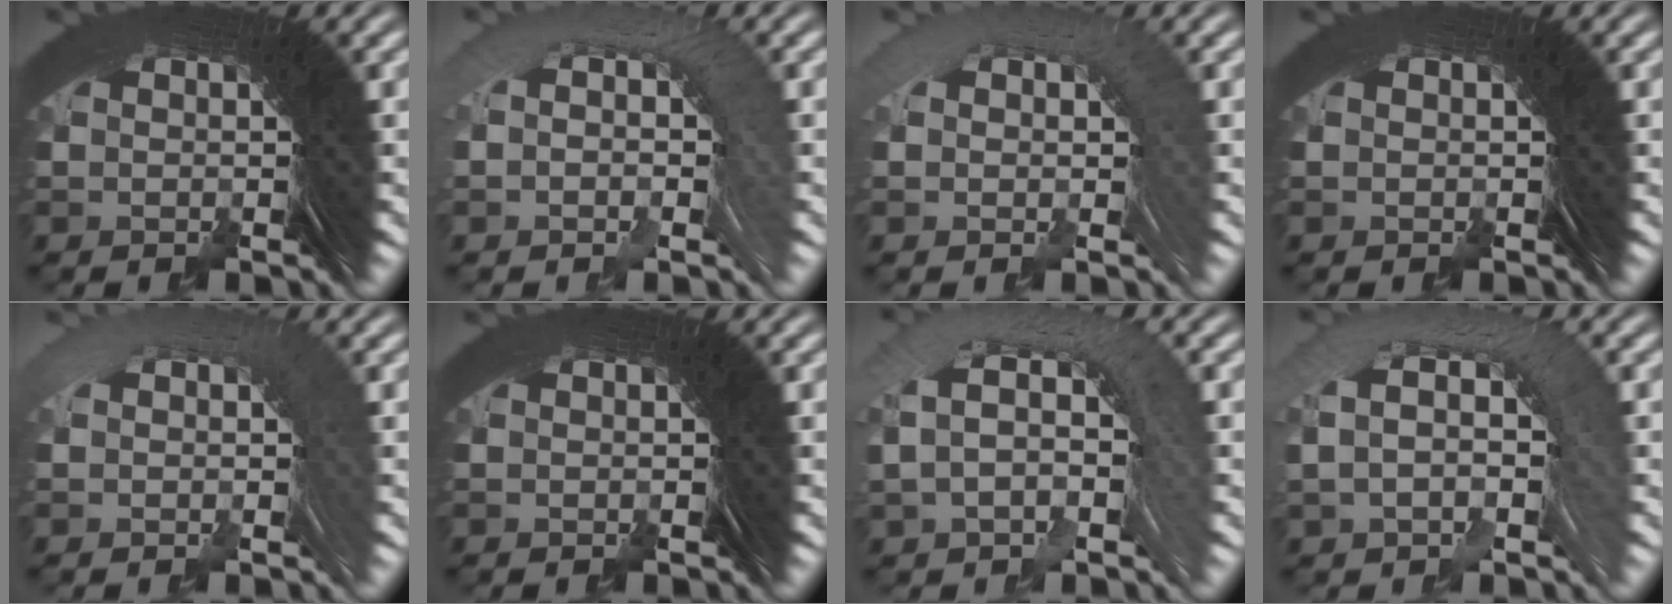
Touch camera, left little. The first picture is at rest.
{"total": 2.9, "force": [0.3, 1.3, 2.5], "torque": [-0.034, 0.030, -0.005]}
{"total": 1.9, "force": [0.7, 0.6, 1.6], "torque": [-0.020, 0.029, 0.004]}
{"total": 0.0}
{"total": 1.6, "force": [0.4, 0.4, 1.5], "torque": [-0.011, 0.027, -0.001]}
{"total": 0.0}
{"total": 5.9, "force": [0.9, 3.3, 4.8], "torque": [-0.077, 0.033, 0.002]}
{"total": 4.9, "force": [0.7, 2.5, 4.2], "torque": [-0.065, 0.034, 0.001]}